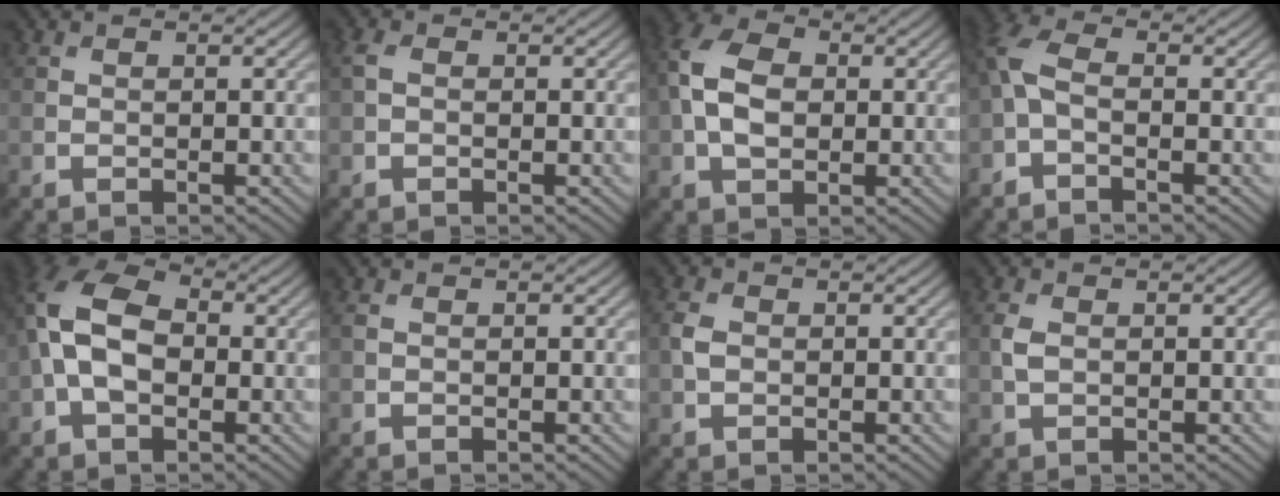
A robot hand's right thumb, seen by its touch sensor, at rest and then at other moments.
{"total": 1.8, "force": [0.2, 1.2, 1.3], "torque": [-0.034, 0.004, -0.001]}
{"total": 8.2, "force": [0.5, 5.6, 6.0], "torque": [-0.159, 0.007, 0.002]}
{"total": 4.3, "force": [-0.8, 2.1, 3.6], "torque": [-0.098, 0.010, -0.028]}
{"total": 10.2, "force": [0.1, 6.5, 7.8], "torque": [-0.184, 0.017, -0.012]}
{"total": 0.6, "force": [0.1, 0.4, 0.5], "torque": [-0.016, 0.002, 0.000]}
{"total": 2.1, "force": [0.0, 1.6, 1.3], "torque": [-0.035, 0.001, -0.003]}
{"total": 2.0, "force": [0.2, 1.3, 1.5], "torque": [-0.042, 0.002, 0.003]}